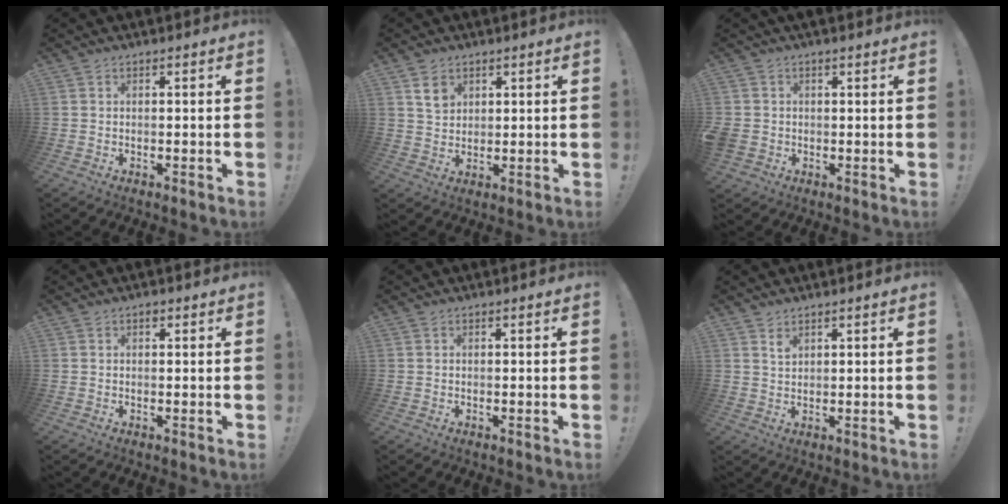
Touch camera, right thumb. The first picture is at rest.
{"total": 4.9, "force": [2.8, 3.5, 2.2], "torque": [-0.025, -0.007, 0.051]}
{"total": 3.3, "force": [0.9, 2.9, 1.1], "torque": [-0.017, -0.008, 0.018]}
{"total": 0.9, "force": [0.5, 0.7, 0.4], "torque": [-0.004, 0.000, 0.008]}
{"total": 0.0}
{"total": 2.2, "force": [1.7, 1.1, 0.9], "torque": [-0.005, -0.014, 0.029]}